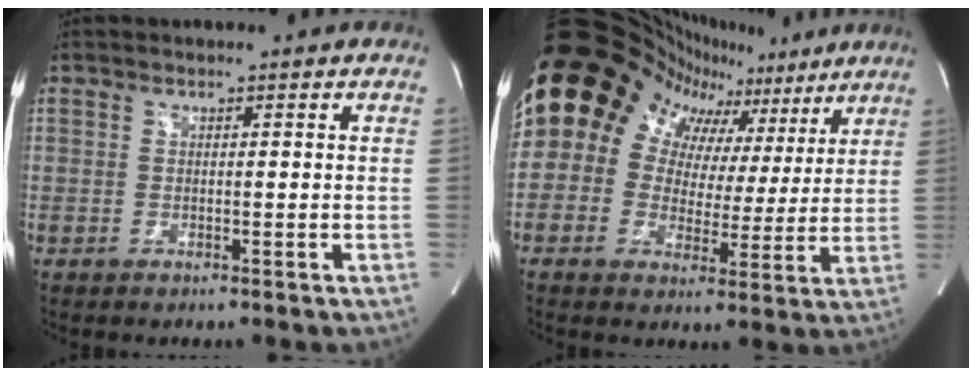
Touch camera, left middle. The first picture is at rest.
{"total": 22.7, "force": [13.2, 15.3, 10.3], "torque": [-0.199, 0.095, 0.188]}